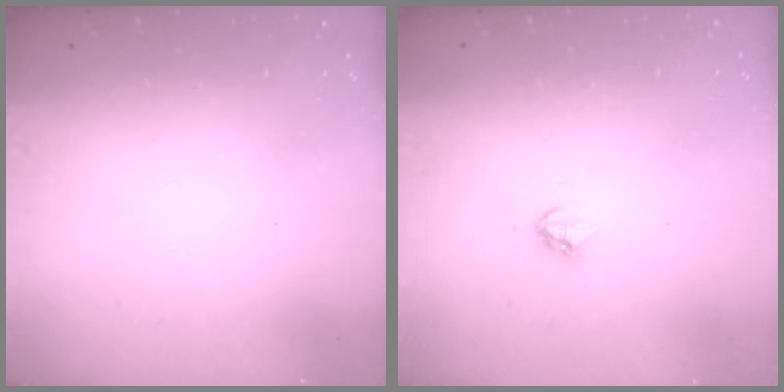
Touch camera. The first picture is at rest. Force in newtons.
{"total": 3.7, "press": 3.6, "slide": 0.5}